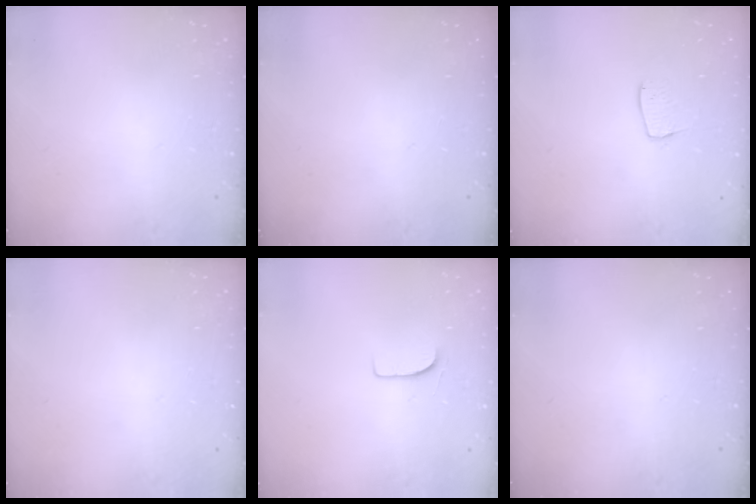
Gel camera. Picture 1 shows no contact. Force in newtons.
{"total": 0.0}
{"total": 5.5, "press": 5.5, "slide": 0.4}
{"total": 0.0}
{"total": 6.1, "press": 6.1, "slide": 0.5}
{"total": 0.0}